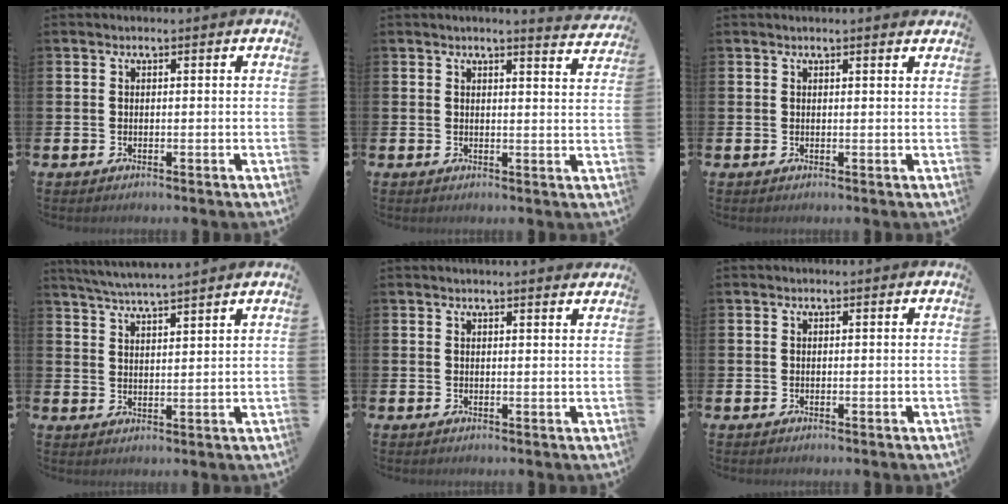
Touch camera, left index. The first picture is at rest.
{"total": 2.8, "force": [2.8, -0.3, 0.4], "torque": [0.002, -0.021, 0.047]}
{"total": 0.9, "force": [0.8, -0.1, 0.2], "torque": [0.005, -0.003, 0.013]}
{"total": 4.7, "force": [4.6, -0.6, 0.7], "torque": [-0.030, -0.024, 0.082]}
{"total": 1.5, "force": [1.5, -0.1, 0.1], "torque": [0.006, -0.010, 0.026]}
{"total": 0.0}